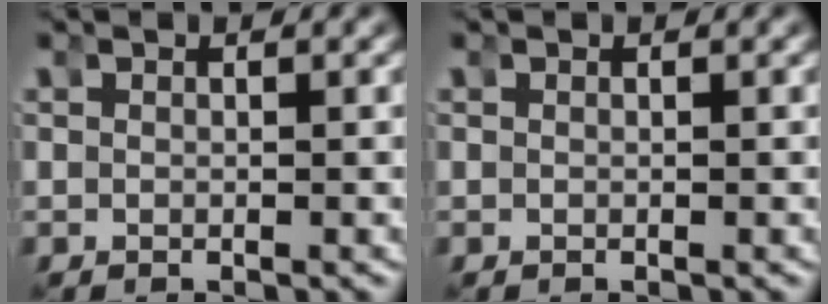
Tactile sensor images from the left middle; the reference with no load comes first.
{"total": 0.0}